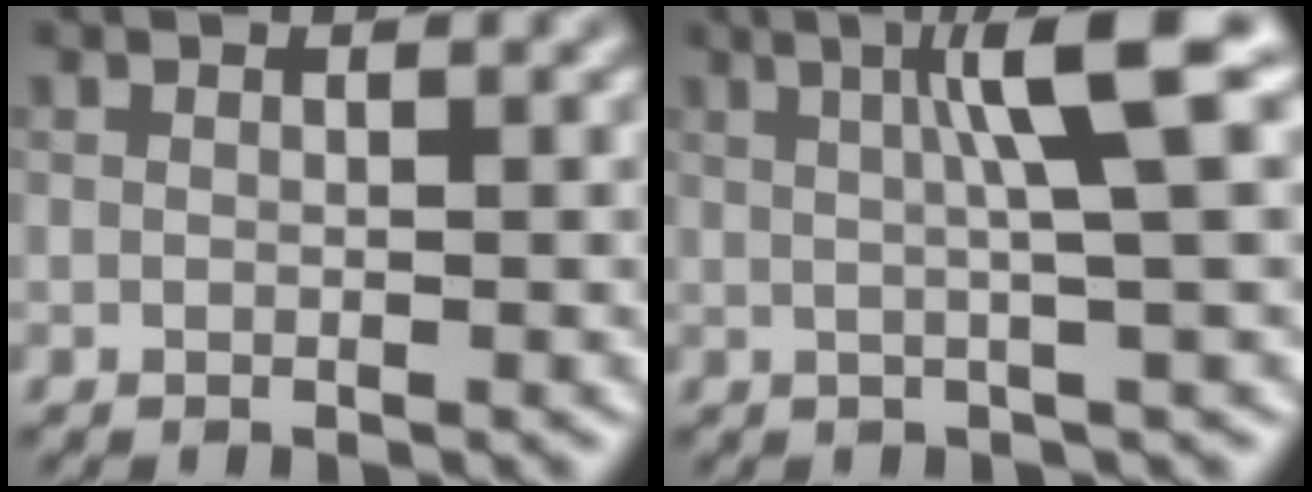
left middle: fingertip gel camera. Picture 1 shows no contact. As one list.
[{"total": 5.7, "force": [1.3, 0.6, 5.6], "torque": [-0.083, 0.017, 0.020]}]